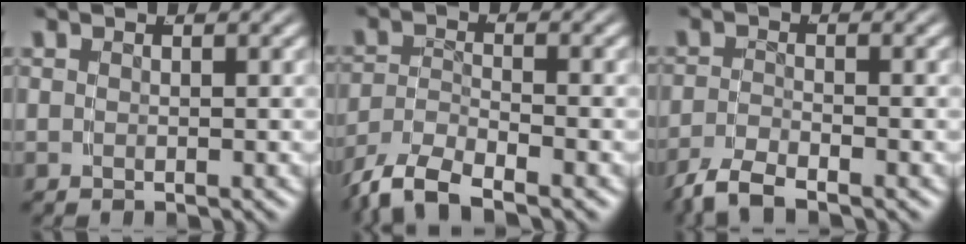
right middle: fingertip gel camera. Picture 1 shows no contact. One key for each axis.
{"total": 6.5, "fx": -4.9, "fy": 3.1, "fz": 3.0, "tx": -0.067, "ty": -0.019, "tz": -0.074}
{"total": 3.1, "fx": -2.8, "fy": 0.4, "fz": 1.5, "tx": -0.031, "ty": -0.009, "tz": -0.042}